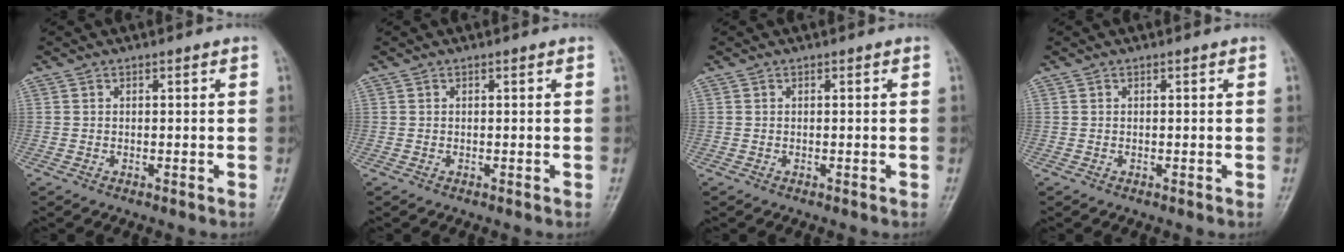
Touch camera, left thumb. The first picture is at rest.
{"total": 0.0}
{"total": 0.0}
{"total": 0.0}